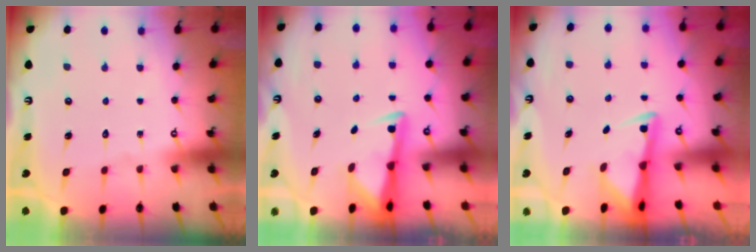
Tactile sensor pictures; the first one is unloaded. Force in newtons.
{"total": 2.9, "press": 2.9, "slide": 0.6}
{"total": 2.9, "press": 2.8, "slide": 0.7}